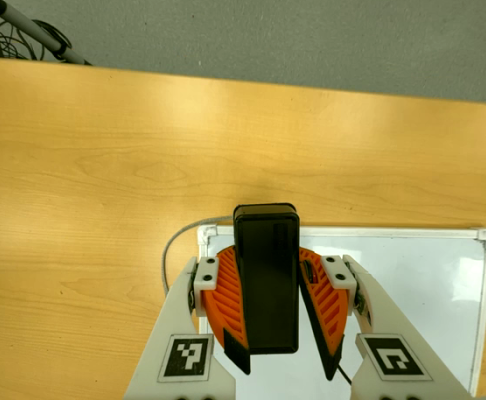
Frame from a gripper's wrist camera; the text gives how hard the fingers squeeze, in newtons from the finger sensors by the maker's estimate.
{"total": 9.8, "left": 9.7, "right": 9.9}